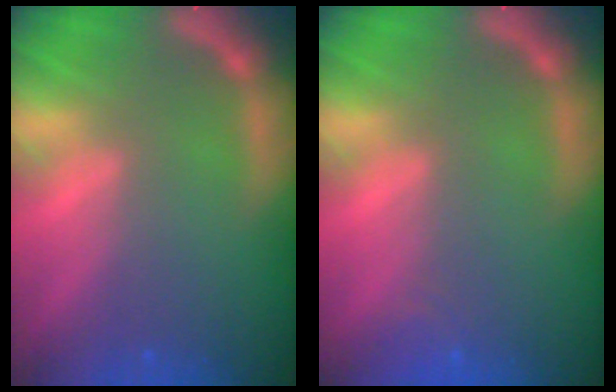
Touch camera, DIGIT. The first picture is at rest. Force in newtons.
{"total": 1.4}